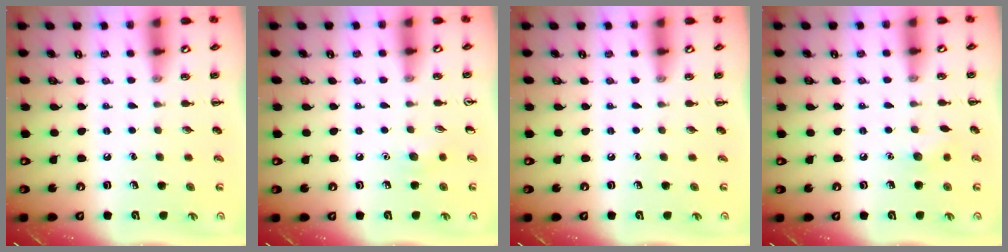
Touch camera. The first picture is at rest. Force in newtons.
{"total": 4.8, "press": 4.7, "slide": 1.2}
{"total": 0.0}
{"total": 5.6, "press": 5.5, "slide": 1.4}